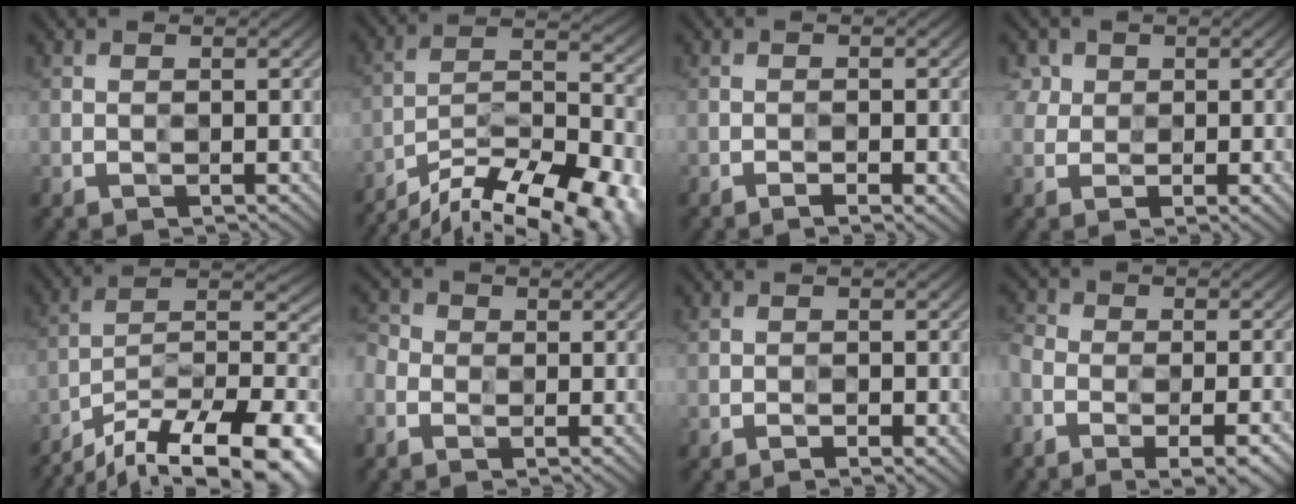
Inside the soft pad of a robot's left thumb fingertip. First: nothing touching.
{"total": 17.6, "force": [-15.1, 4.1, 8.2], "torque": [-0.137, -0.019, -0.231]}
{"total": 2.0, "force": [-1.7, -0.3, 1.1], "torque": [-0.020, -0.001, -0.026]}
{"total": 2.7, "force": [1.3, 2.3, 0.5], "torque": [-0.016, 0.000, 0.024]}
{"total": 17.4, "force": [-14.0, 5.0, 9.1], "torque": [-0.139, -0.019, -0.221]}
{"total": 3.7, "force": [-1.5, 2.9, 1.8], "torque": [-0.056, -0.004, -0.040]}
{"total": 1.8, "force": [-1.2, 0.3, 1.3], "torque": [-0.023, 0.001, -0.020]}
{"total": 8.6, "force": [-5.9, 3.6, 5.1], "torque": [-0.093, -0.020, -0.083]}